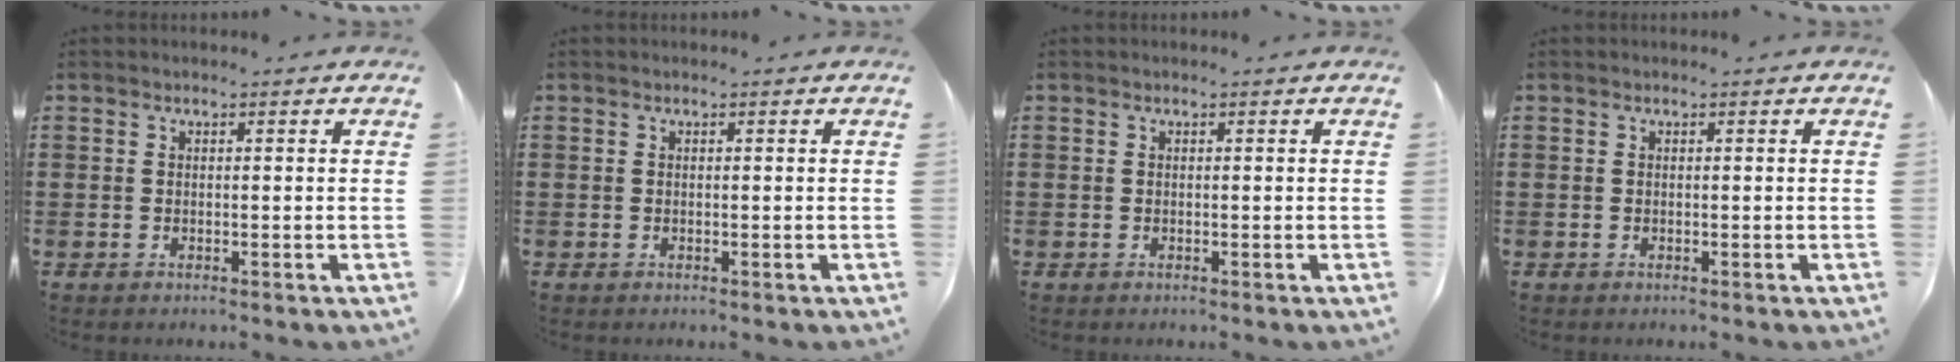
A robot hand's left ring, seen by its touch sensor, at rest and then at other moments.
{"total": 0.0}
{"total": 0.0}
{"total": 0.0}